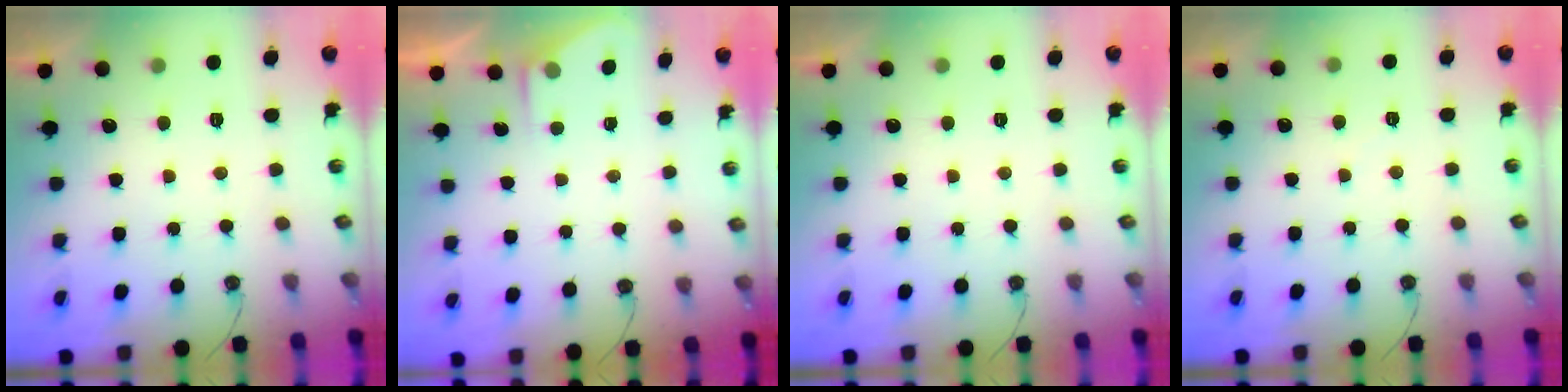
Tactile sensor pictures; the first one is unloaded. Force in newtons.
{"total": 2.4, "press": 2.4, "slide": 0.4}
{"total": 0.0}
{"total": 3.3, "press": 3.2, "slide": 0.5}